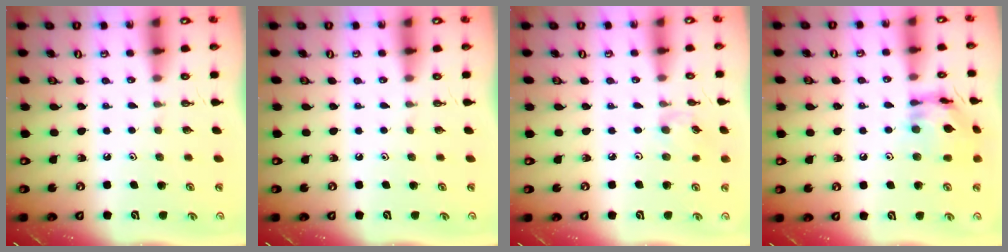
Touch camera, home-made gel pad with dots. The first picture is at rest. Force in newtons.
{"total": 0.0}
{"total": 2.7, "press": 2.6, "slide": 0.5}
{"total": 14.0, "press": 13.9, "slide": 1.3}